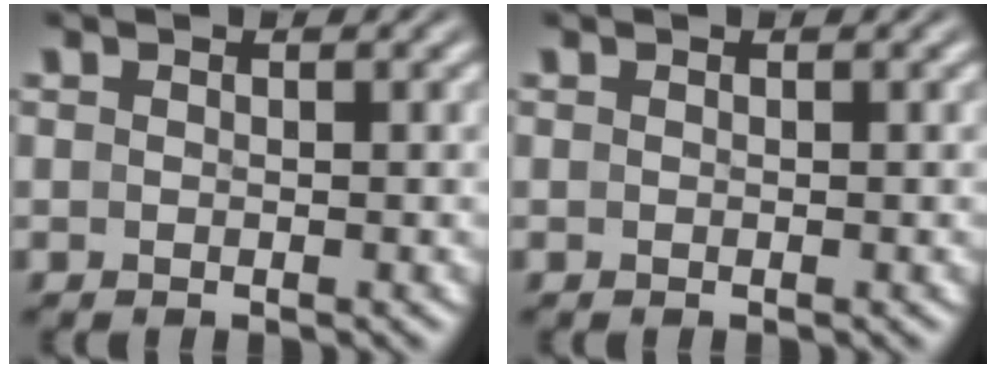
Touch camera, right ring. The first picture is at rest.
{"total": 0.0}